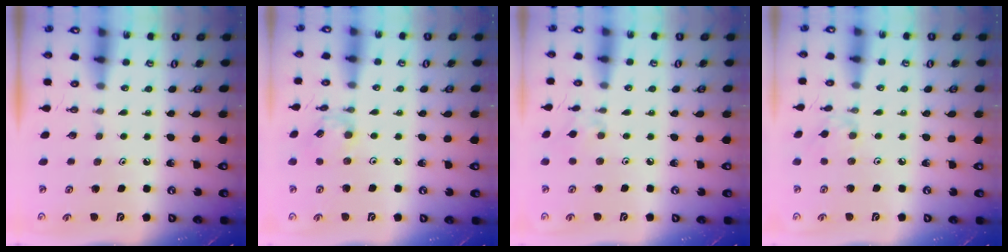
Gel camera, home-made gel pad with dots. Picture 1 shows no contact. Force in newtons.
{"total": 7.8, "press": 7.8, "slide": 0.5}
{"total": 2.3, "press": 2.3, "slide": 0.4}
{"total": 2.4, "press": 2.4, "slide": 0.5}